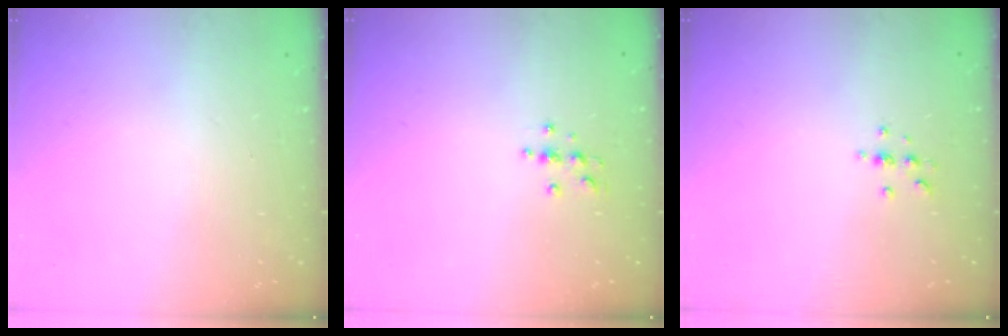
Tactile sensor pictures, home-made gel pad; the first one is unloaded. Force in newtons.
{"total": 3.2, "press": 3.2, "slide": 0.5}
{"total": 2.9, "press": 2.9, "slide": 0.4}